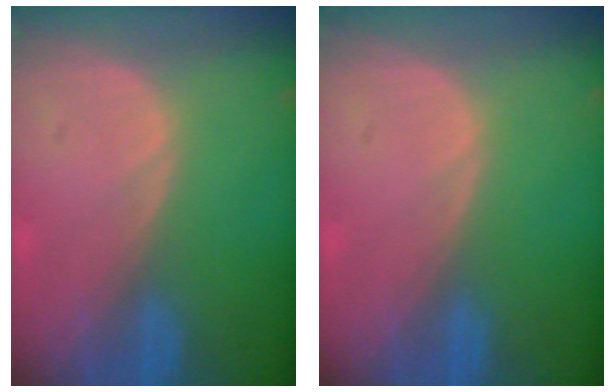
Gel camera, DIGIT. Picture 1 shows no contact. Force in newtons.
{"total": 0.0}